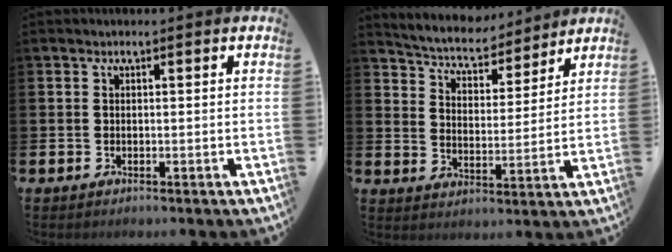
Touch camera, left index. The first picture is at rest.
{"total": 5.5, "force": [5.3, 1.6, 0.7], "torque": [-0.040, -0.045, 0.087]}